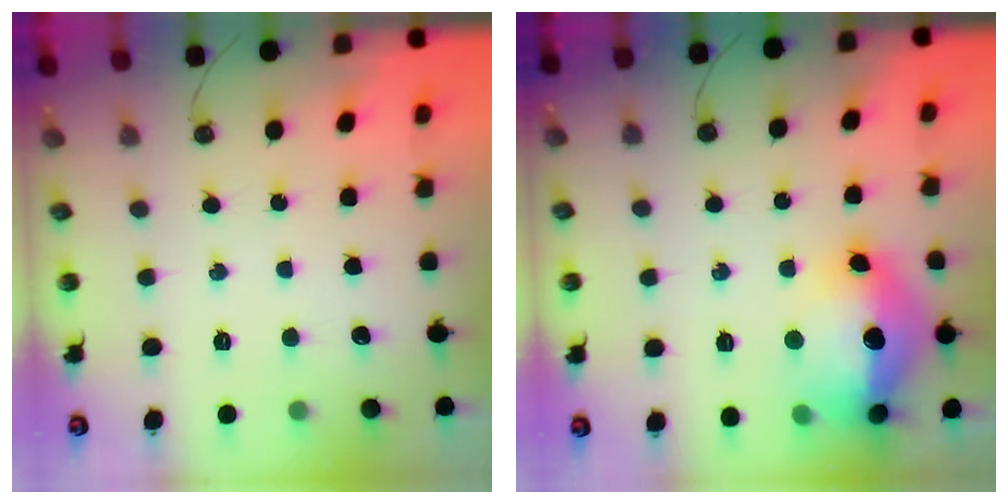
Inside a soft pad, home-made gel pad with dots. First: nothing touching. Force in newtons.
{"total": 22.1, "press": 19.7, "slide": 10.2}